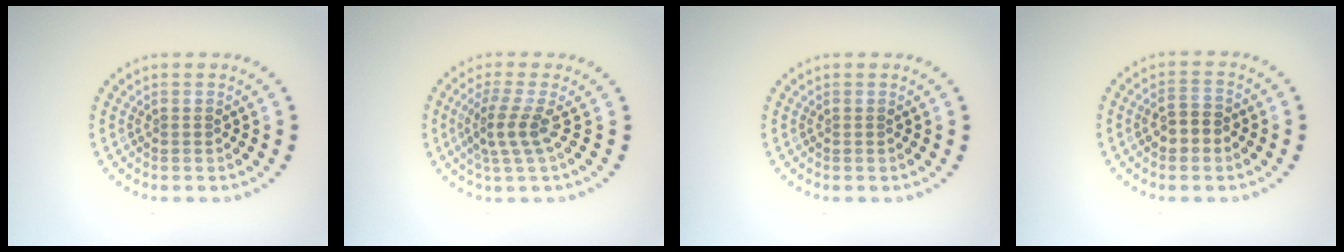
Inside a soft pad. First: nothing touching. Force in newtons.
{"total": 2.6, "press": 1.8, "slide": 1.9}
{"total": 0.0}
{"total": 2.5, "press": 2.5, "slide": 0.3}